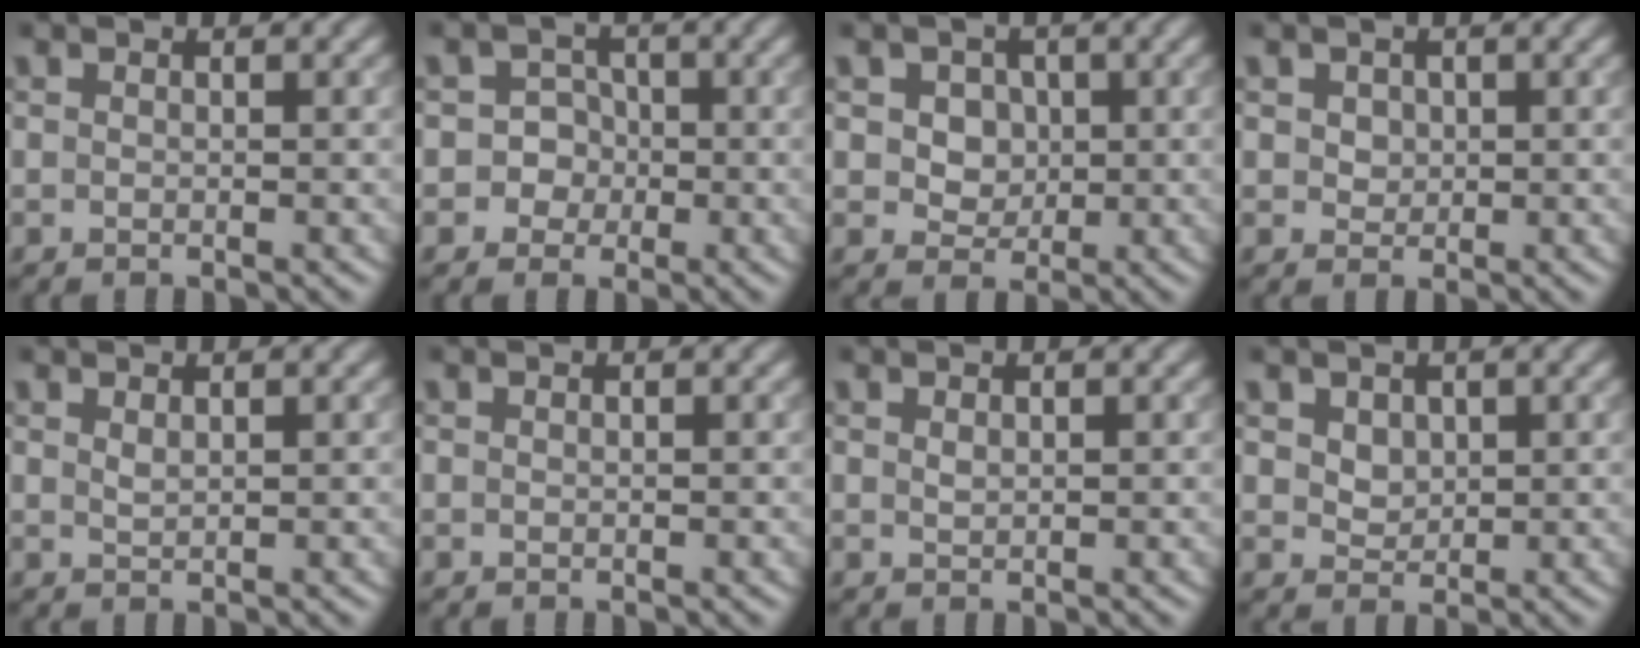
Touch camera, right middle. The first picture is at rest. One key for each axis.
{"total": 3.4, "fx": -0.8, "fy": 3.3, "fz": 0.4, "tx": 0.028, "ty": 0.018, "tz": -0.033}
{"total": 4.0, "fx": 1.2, "fy": 3.3, "fz": 2.1, "tx": -0.031, "ty": 0.010, "tz": 0.018}
{"total": 1.6, "fx": 0.5, "fy": 1.3, "fz": 0.7, "tx": -0.009, "ty": 0.007, "tz": 0.009}
{"total": 0.7, "fx": 0.5, "fy": 0.2, "fz": 0.4, "tx": -0.010, "ty": 0.000, "tz": 0.013}
{"total": 0.0}
{"total": 0.5, "fx": 0.3, "fy": 0.3, "fz": 0.3, "tx": -0.008, "ty": 0.000, "tz": 0.008}
{"total": 2.0, "fx": 0.9, "fy": 1.5, "fz": 1.0, "tx": -0.020, "ty": -0.001, "tz": 0.021}